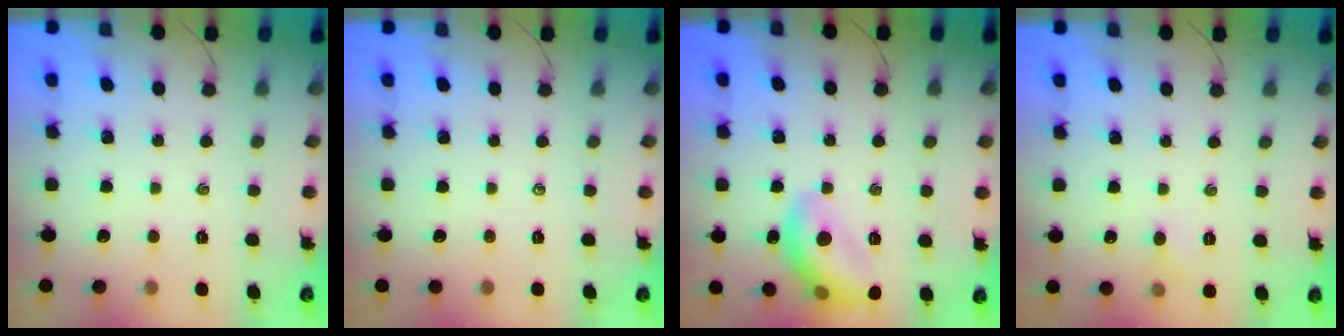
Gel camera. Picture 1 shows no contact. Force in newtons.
{"total": 0.0}
{"total": 14.1, "press": 14.1, "slide": 1.1}
{"total": 3.3, "press": 3.1, "slide": 1.0}